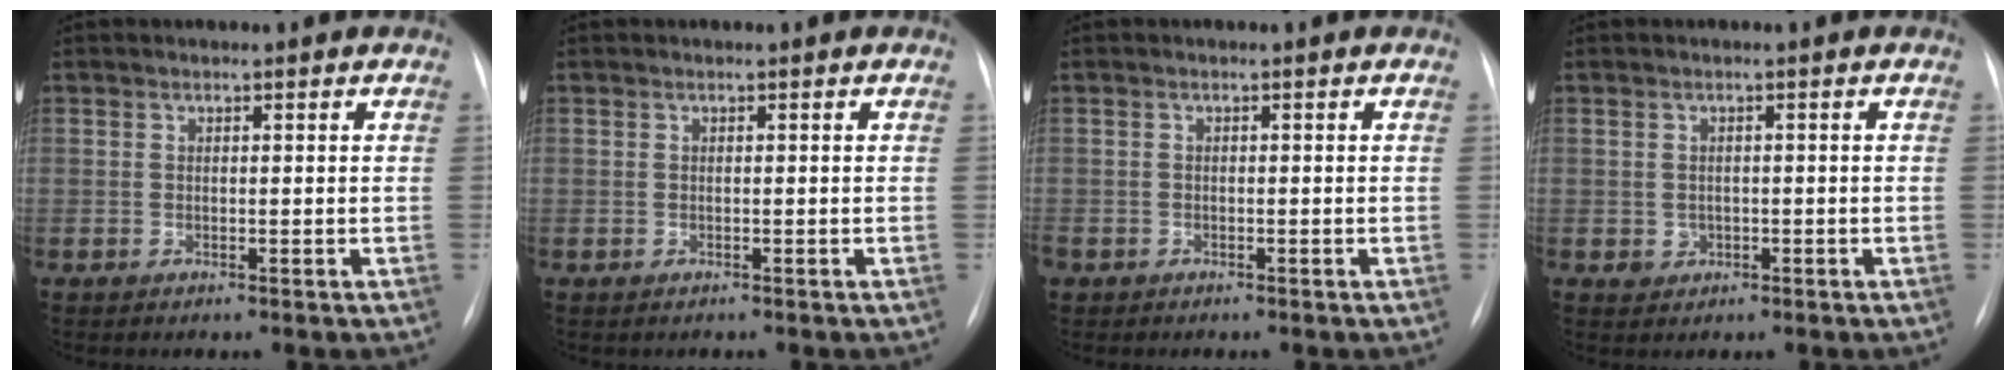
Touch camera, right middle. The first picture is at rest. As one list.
[{"total": 0.0}, {"total": 2.2, "force": [-1.5, 1.5, 0.7], "torque": [-0.020, -0.002, -0.024]}, {"total": 1.7, "force": [-0.4, 1.6, 0.5], "torque": [-0.006, 0.003, 0.001]}]